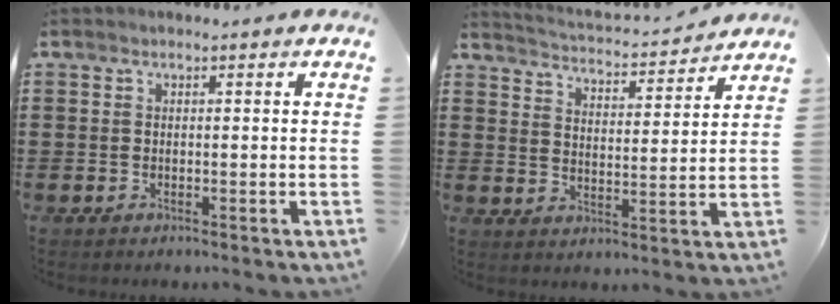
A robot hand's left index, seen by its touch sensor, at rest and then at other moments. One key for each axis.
{"total": 3.1, "fx": 3.1, "fy": 0.0, "fz": 0.1, "tx": -0.024, "ty": -0.029, "tz": 0.046}